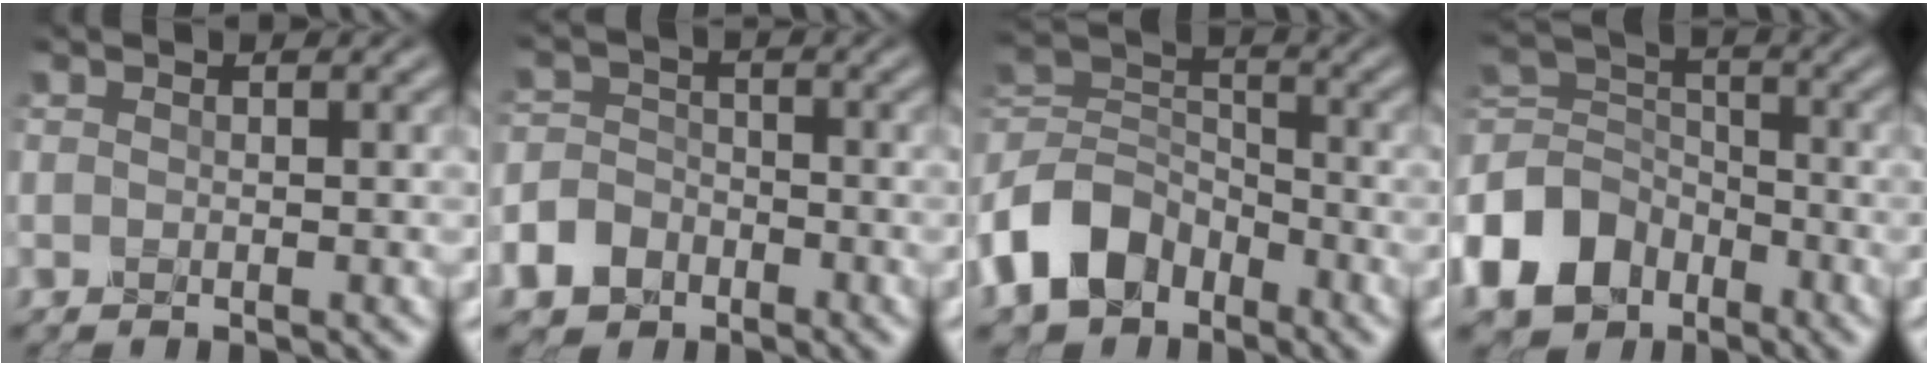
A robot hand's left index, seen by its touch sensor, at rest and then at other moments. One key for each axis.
{"total": 5.1, "fx": -3.2, "fy": 3.7, "fz": 1.4, "tx": -0.013, "ty": -0.011, "tz": -0.068}
{"total": 7.3, "fx": -4.5, "fy": 4.8, "fz": 3.2, "tx": -0.064, "ty": 0.004, "tz": -0.107}
{"total": 8.3, "fx": -4.6, "fy": 5.9, "fz": 3.7, "tx": -0.083, "ty": 0.002, "tz": -0.110}